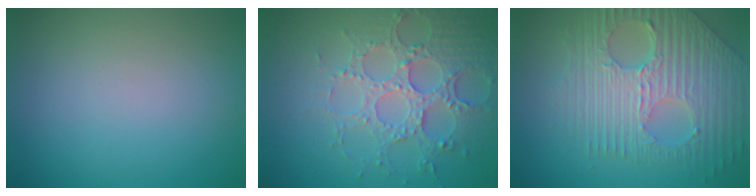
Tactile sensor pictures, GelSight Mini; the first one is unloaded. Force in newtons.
{"total": 4.7, "press": 4.6, "slide": 1.0}
{"total": 9.1, "press": 6.3, "slide": 6.6}